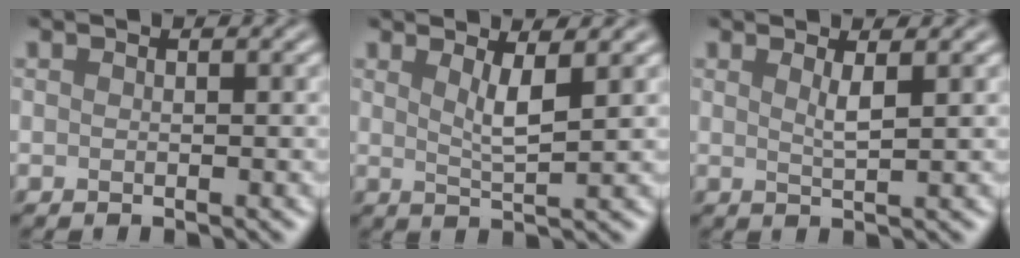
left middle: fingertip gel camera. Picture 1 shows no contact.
{"total": 2.7, "force": [1.2, 0.6, 2.3], "torque": [-0.034, -0.005, 0.020]}
{"total": 1.6, "force": [0.8, 0.3, 1.4], "torque": [-0.021, -0.003, 0.009]}